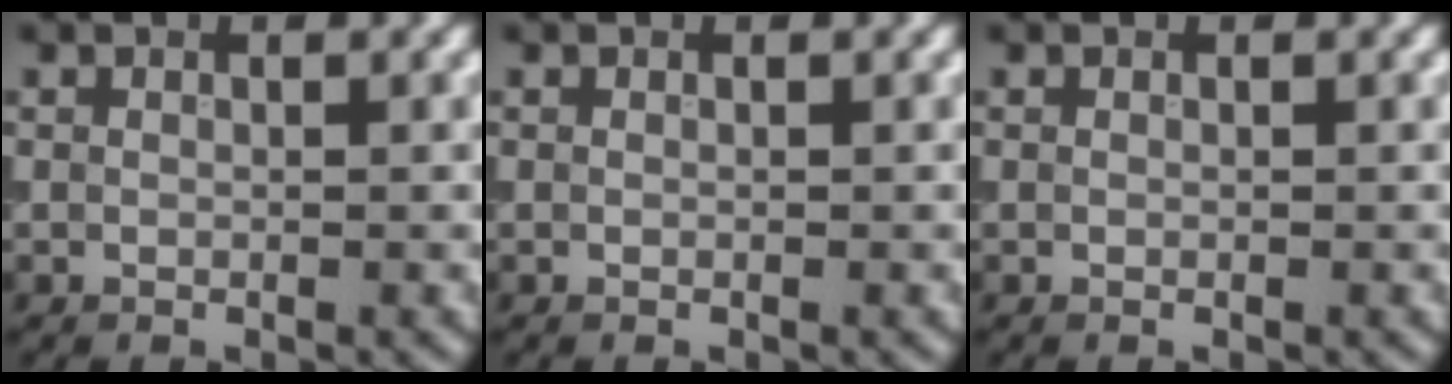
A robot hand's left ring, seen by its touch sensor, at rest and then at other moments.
{"total": 0.0}
{"total": 0.0}